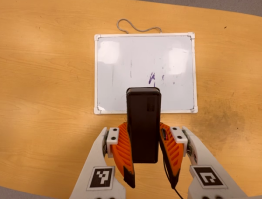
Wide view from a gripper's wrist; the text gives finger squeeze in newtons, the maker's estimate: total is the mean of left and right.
{"total": 9.2, "left": 7.5, "right": 10.9}